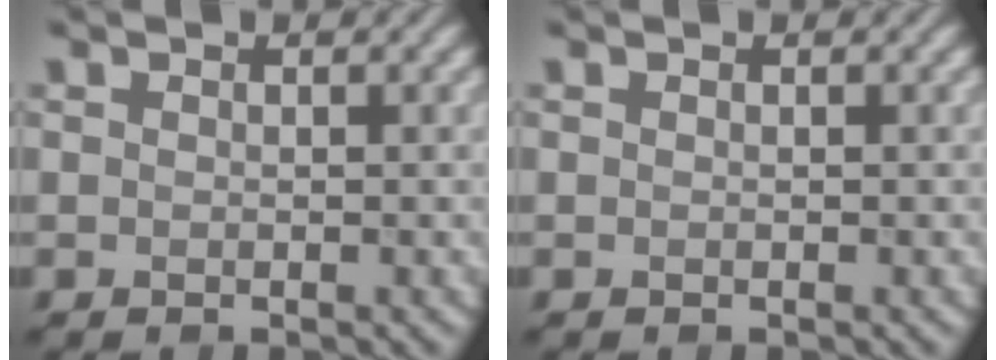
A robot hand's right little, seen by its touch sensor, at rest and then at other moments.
{"total": 0.0}